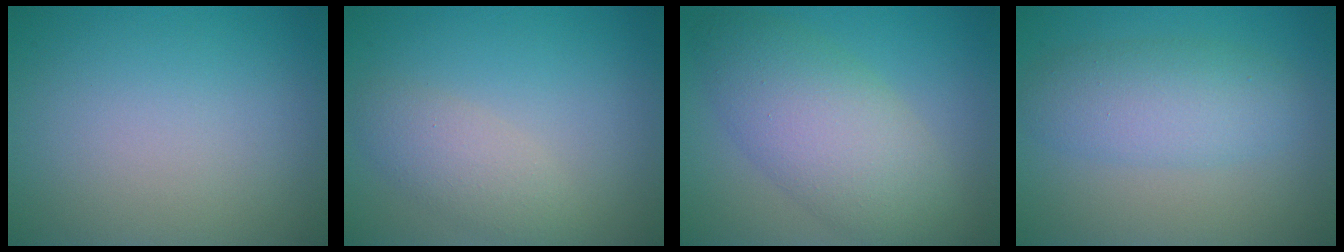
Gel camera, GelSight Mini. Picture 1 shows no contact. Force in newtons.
{"total": 2.8, "press": 2.8, "slide": 0.2}
{"total": 7.0, "press": 7.0, "slide": 0.5}
{"total": 4.3, "press": 4.3, "slide": 0.1}